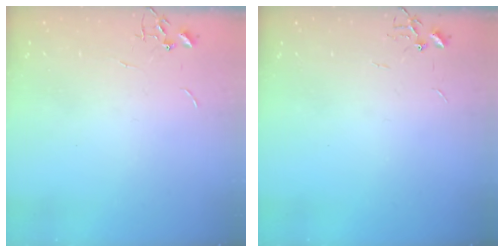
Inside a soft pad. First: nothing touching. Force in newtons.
{"total": 0.0}